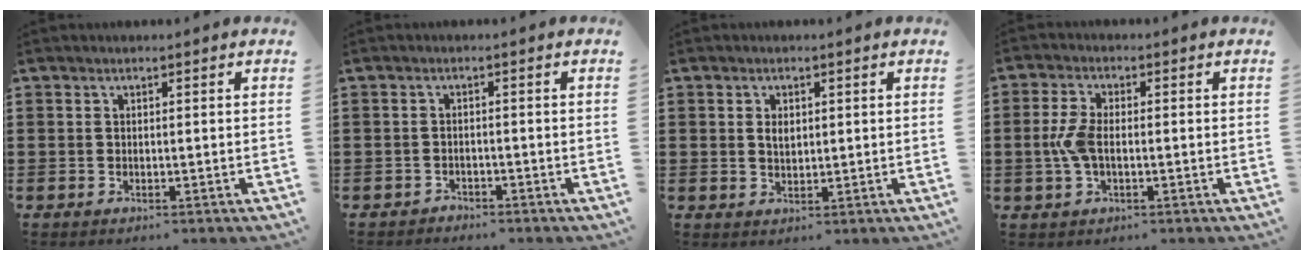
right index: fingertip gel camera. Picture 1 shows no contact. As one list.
[{"total": 1.4, "force": [-1.3, 0.3, -0.2], "torque": [-0.002, 0.003, -0.031]}, {"total": 2.0, "force": [0.5, 1.2, 1.5], "torque": [-0.031, 0.006, 0.008]}, {"total": 4.8, "force": [-0.6, 2.3, 4.1], "torque": [-0.104, -0.005, -0.018]}]